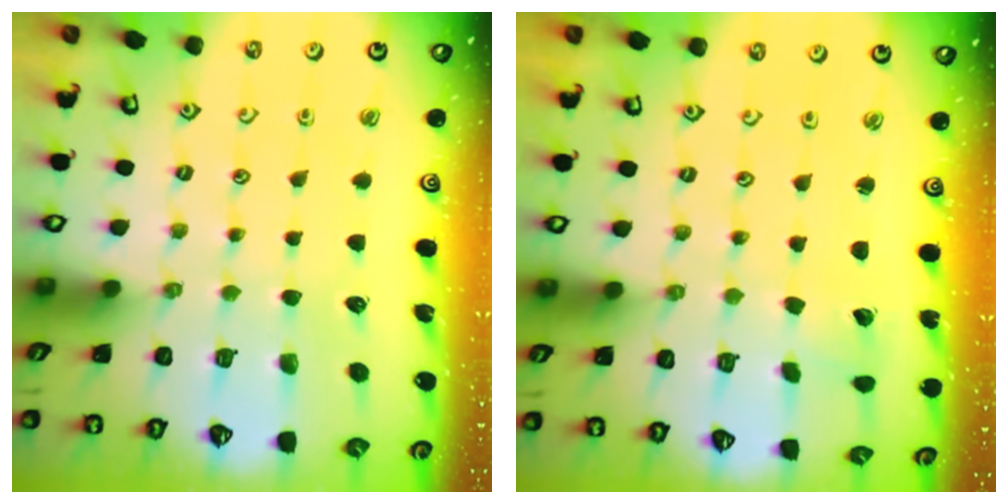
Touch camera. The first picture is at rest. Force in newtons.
{"total": 1.9, "press": 1.9, "slide": 0.1}